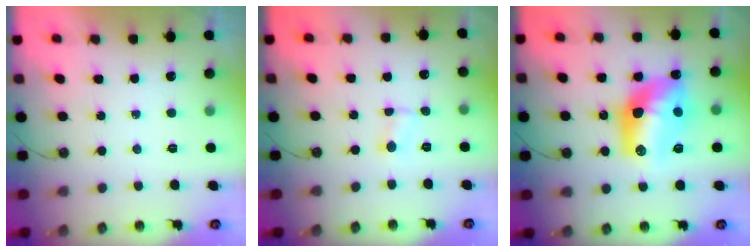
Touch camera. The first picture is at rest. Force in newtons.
{"total": 1.6, "press": 1.5, "slide": 0.4}
{"total": 15.6, "press": 15.6, "slide": 1.1}